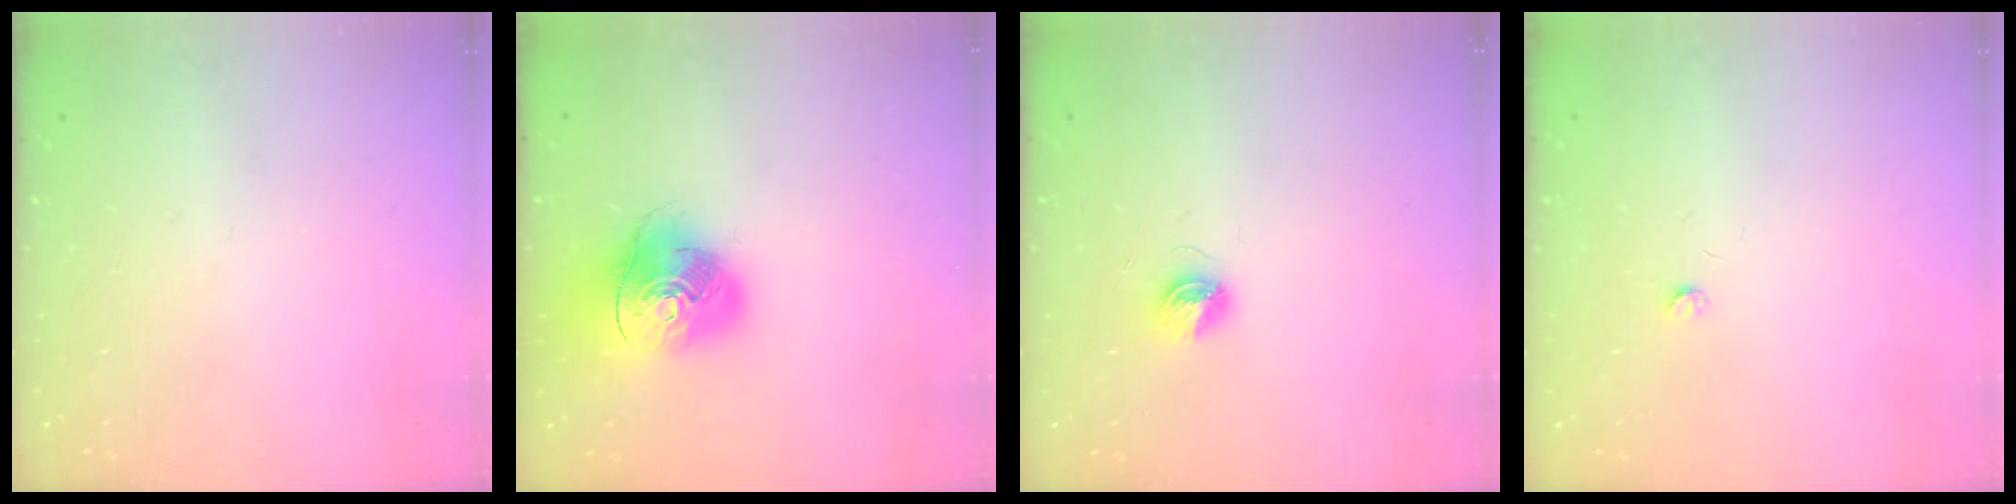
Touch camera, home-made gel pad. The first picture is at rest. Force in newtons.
{"total": 13.7, "press": 13.6, "slide": 1.7}
{"total": 5.6, "press": 5.6, "slide": 0.5}
{"total": 2.5, "press": 2.5, "slide": 0.4}